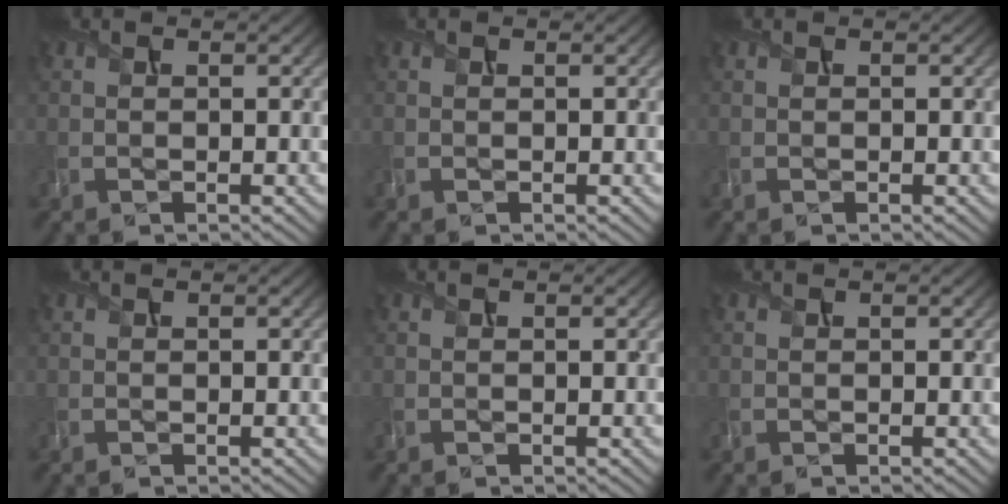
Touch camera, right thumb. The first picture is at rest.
{"total": 0.0}
{"total": 0.0}
{"total": 0.0}
{"total": 0.0}
{"total": 0.0}